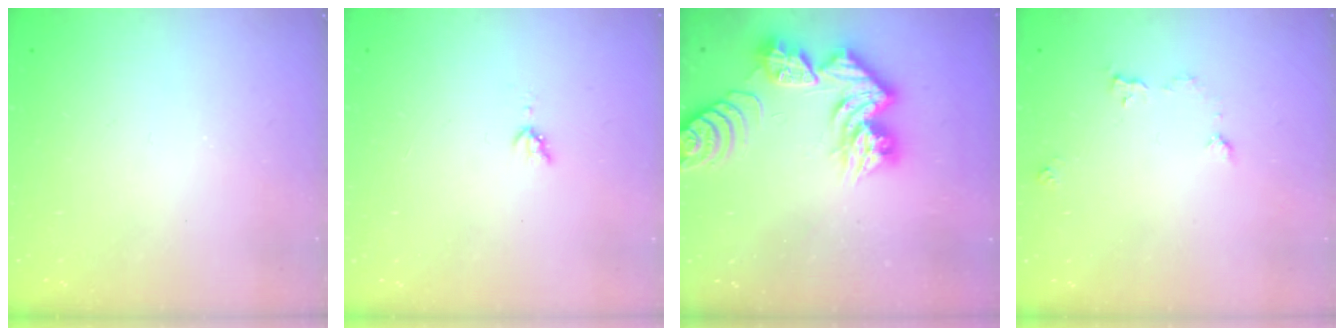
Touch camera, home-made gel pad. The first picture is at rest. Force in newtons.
{"total": 3.8, "press": 3.7, "slide": 0.6}
{"total": 13.8, "press": 13.7, "slide": 1.2}
{"total": 5.3, "press": 5.2, "slide": 0.6}